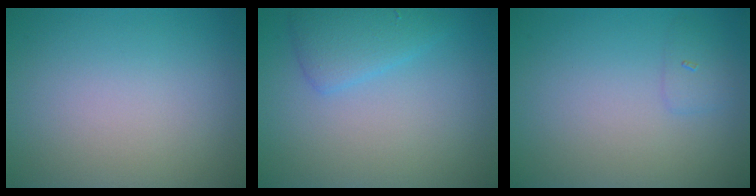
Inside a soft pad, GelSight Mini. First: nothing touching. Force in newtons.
{"total": 2.6, "press": 2.6, "slide": 0.2}
{"total": 1.1, "press": 1.1, "slide": 0.0}